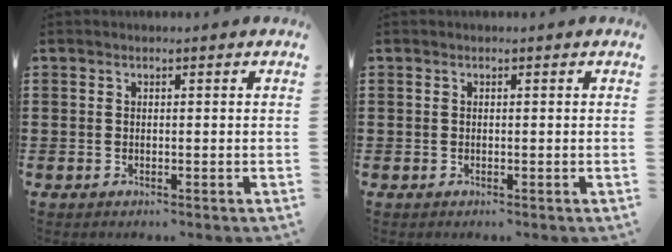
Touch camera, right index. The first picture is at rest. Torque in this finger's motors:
{"motor_torque": [0.20, -0.18, 0.02, 0.02]}